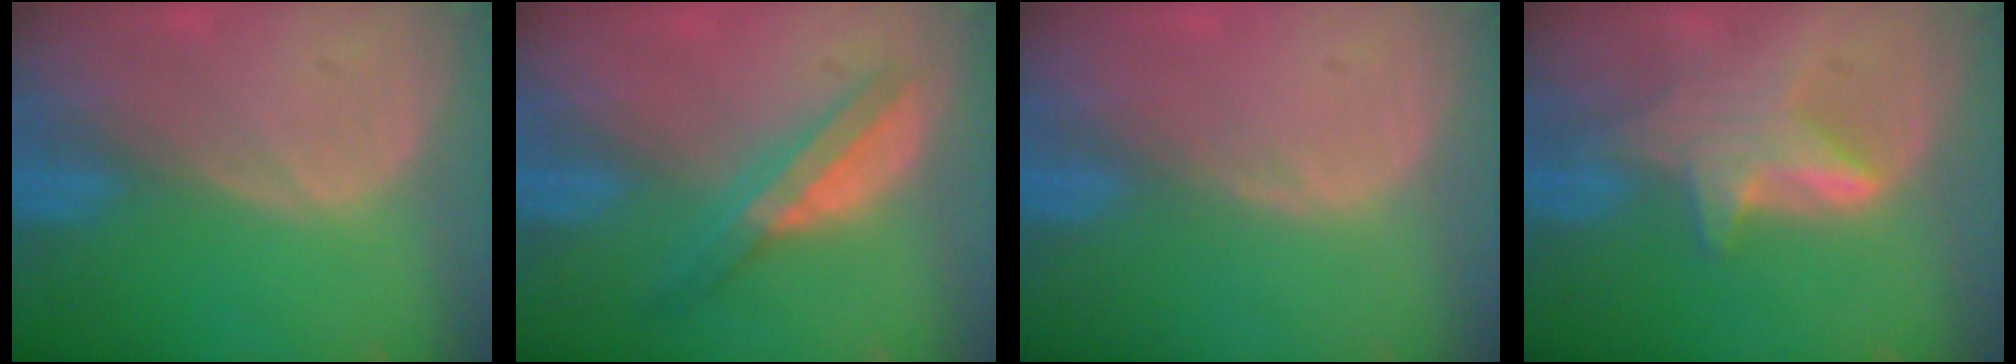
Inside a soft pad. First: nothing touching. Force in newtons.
{"total": 5.6, "press": 5.2, "slide": 2.0}
{"total": 0.5, "press": 0.5, "slide": 0.1}
{"total": 5.6, "press": 5.6, "slide": 0.4}